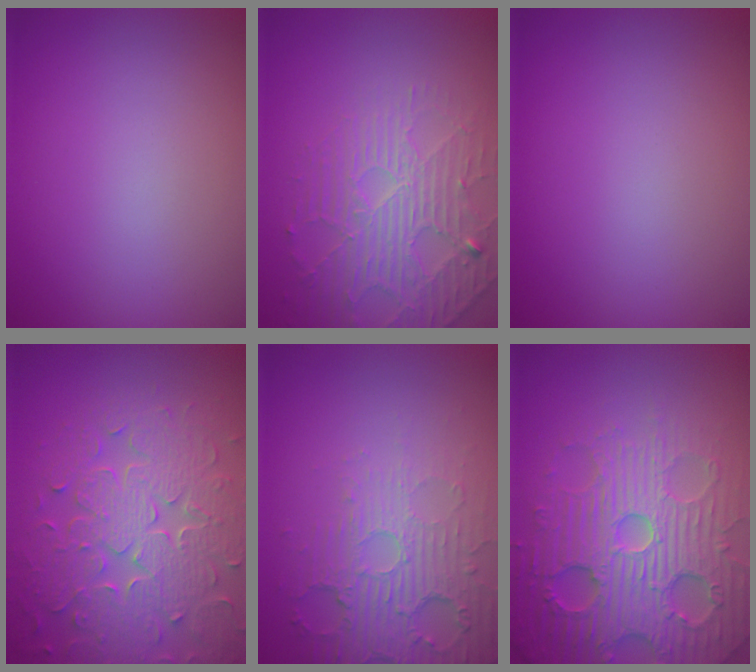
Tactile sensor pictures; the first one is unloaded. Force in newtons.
{"total": 4.3, "press": 3.7, "slide": 2.2}
{"total": 0.0}
{"total": 8.3, "press": 6.0, "slide": 5.8}
{"total": 6.0, "press": 3.6, "slide": 4.8}
{"total": 7.9, "press": 7.7, "slide": 1.6}